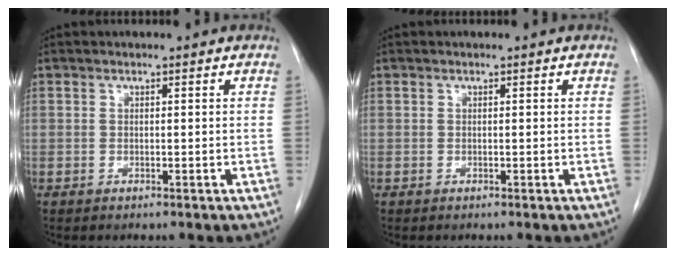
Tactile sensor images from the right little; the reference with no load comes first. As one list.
[{"total": 0.0}]